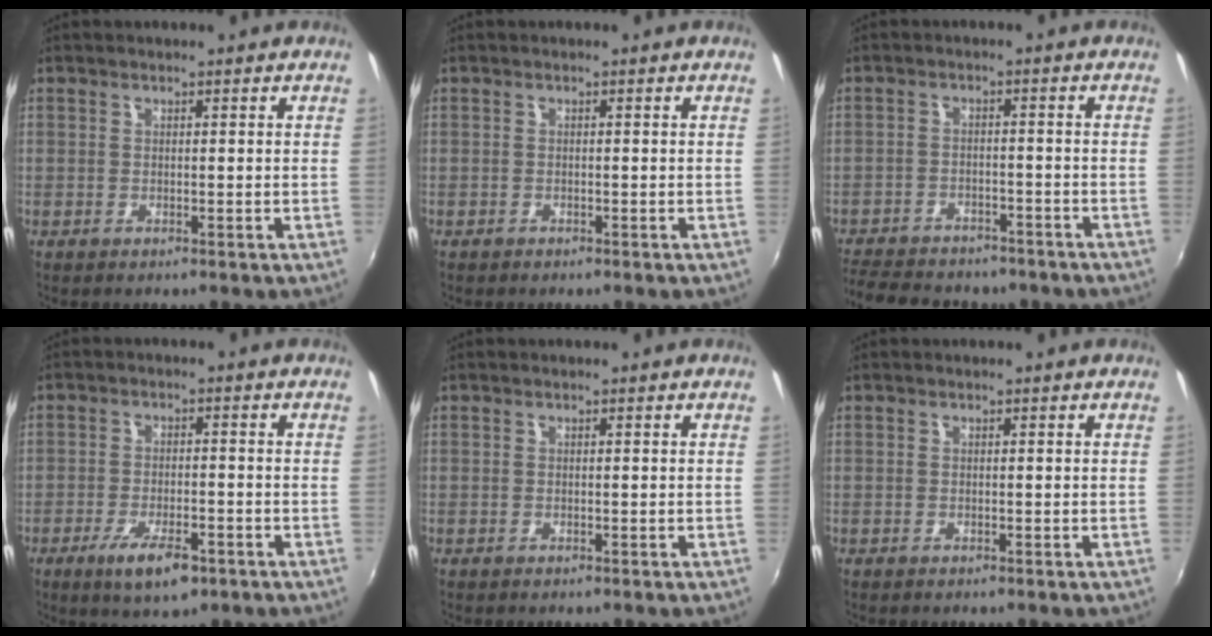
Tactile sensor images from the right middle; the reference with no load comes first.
{"total": 0.6, "force": [-0.5, 0.3, 0.0], "torque": [-0.003, 0.000, -0.010]}
{"total": 15.2, "force": [-12.5, 6.1, 6.2], "torque": [-0.146, -0.013, -0.176]}
{"total": 7.3, "force": [-4.2, 2.5, 5.5], "torque": [-0.118, -0.016, -0.069]}
{"total": 0.0}
{"total": 0.0}